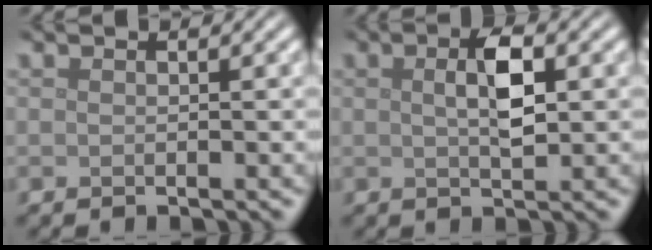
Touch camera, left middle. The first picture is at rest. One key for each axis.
{"total": 3.3, "fx": 0.7, "fy": 1.1, "fz": 3.1, "tx": -0.058, "ty": 0.003, "tz": 0.012}